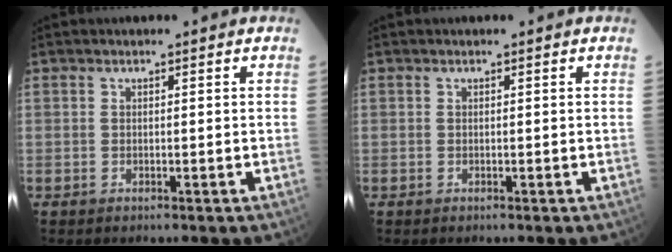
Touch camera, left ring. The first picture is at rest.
{"total": 0.0}